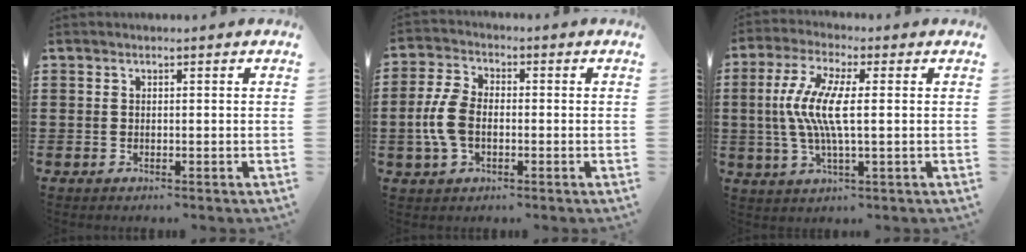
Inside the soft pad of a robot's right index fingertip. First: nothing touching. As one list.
[{"total": 6.5, "force": [-1.1, 3.9, 5.1], "torque": [-0.137, -0.006, -0.029]}, {"total": 8.4, "force": [0.0, 1.6, 8.3], "torque": [-0.183, -0.016, -0.010]}]